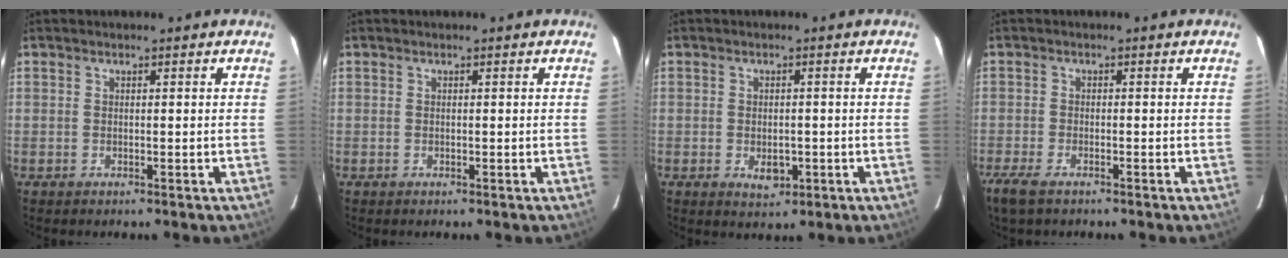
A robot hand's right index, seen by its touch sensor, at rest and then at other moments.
{"total": 0.0}
{"total": 3.9, "force": [-1.2, 2.7, 2.6], "torque": [-0.045, -0.007, -0.013]}
{"total": 5.5, "force": [-4.0, 1.8, 3.2], "torque": [-0.085, -0.018, -0.080]}